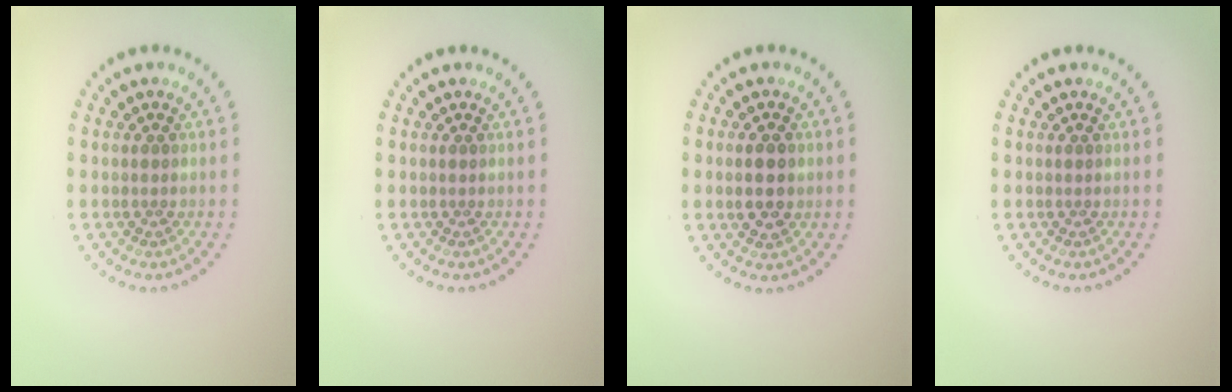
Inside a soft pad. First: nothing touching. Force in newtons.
{"total": 0.0}
{"total": 3.4, "press": 3.4, "slide": 0.3}
{"total": 0.0}